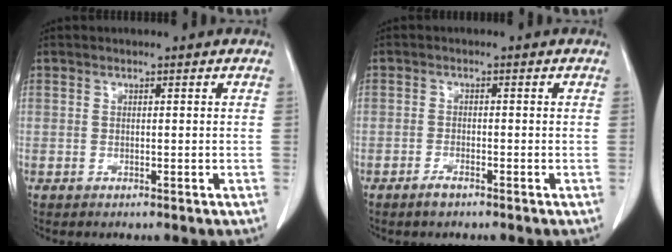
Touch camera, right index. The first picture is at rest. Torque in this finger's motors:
{"motor_torque": [0.21, -0.20, -0.05, 0.02]}